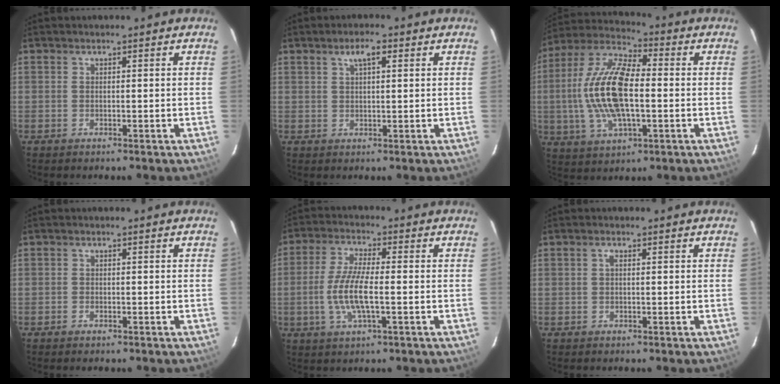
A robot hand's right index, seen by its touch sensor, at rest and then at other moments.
{"total": 3.3, "force": [1.6, 1.1, 2.7], "torque": [-0.049, 0.009, 0.029]}
{"total": 17.1, "force": [-0.9, 7.1, 15.5], "torque": [-0.320, 0.008, -0.020]}
{"total": 1.1, "force": [-0.9, 0.6, 0.3], "torque": [-0.007, 0.000, -0.016]}
{"total": 8.5, "force": [-1.7, 1.9, 8.1], "torque": [-0.166, -0.005, -0.036]}
{"total": 0.7, "force": [0.1, 0.2, 0.6], "torque": [-0.013, 0.004, -0.001]}